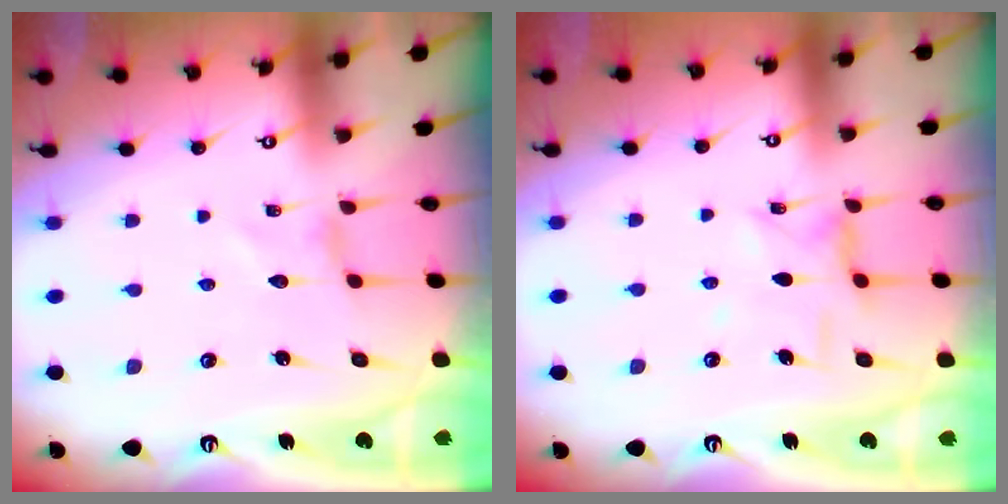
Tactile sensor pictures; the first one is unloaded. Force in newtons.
{"total": 4.5, "press": 4.5, "slide": 0.4}